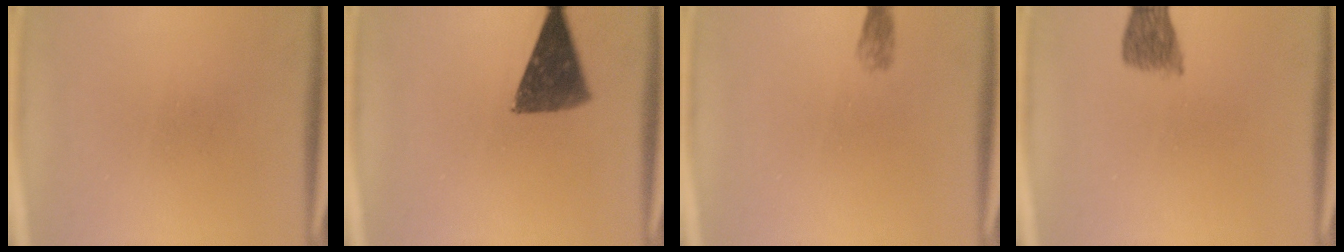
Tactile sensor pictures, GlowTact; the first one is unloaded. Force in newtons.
{"total": 10.0}
{"total": 1.5}
{"total": 4.7}